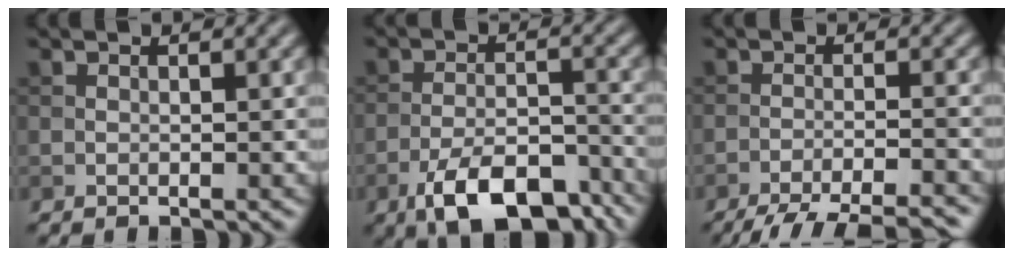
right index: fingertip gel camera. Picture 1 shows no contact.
{"total": 9.2, "force": [-6.0, 3.5, 6.0], "torque": [-0.097, -0.007, -0.106]}
{"total": 8.9, "force": [-7.6, 1.7, 4.2], "torque": [-0.060, -0.019, -0.114]}